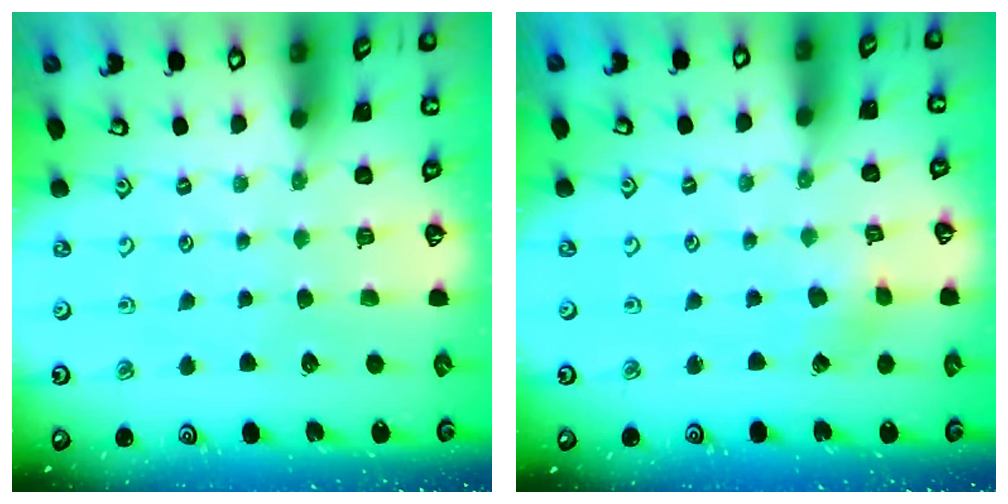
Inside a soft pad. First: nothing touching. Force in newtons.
{"total": 2.0, "press": 2.0, "slide": 0.3}